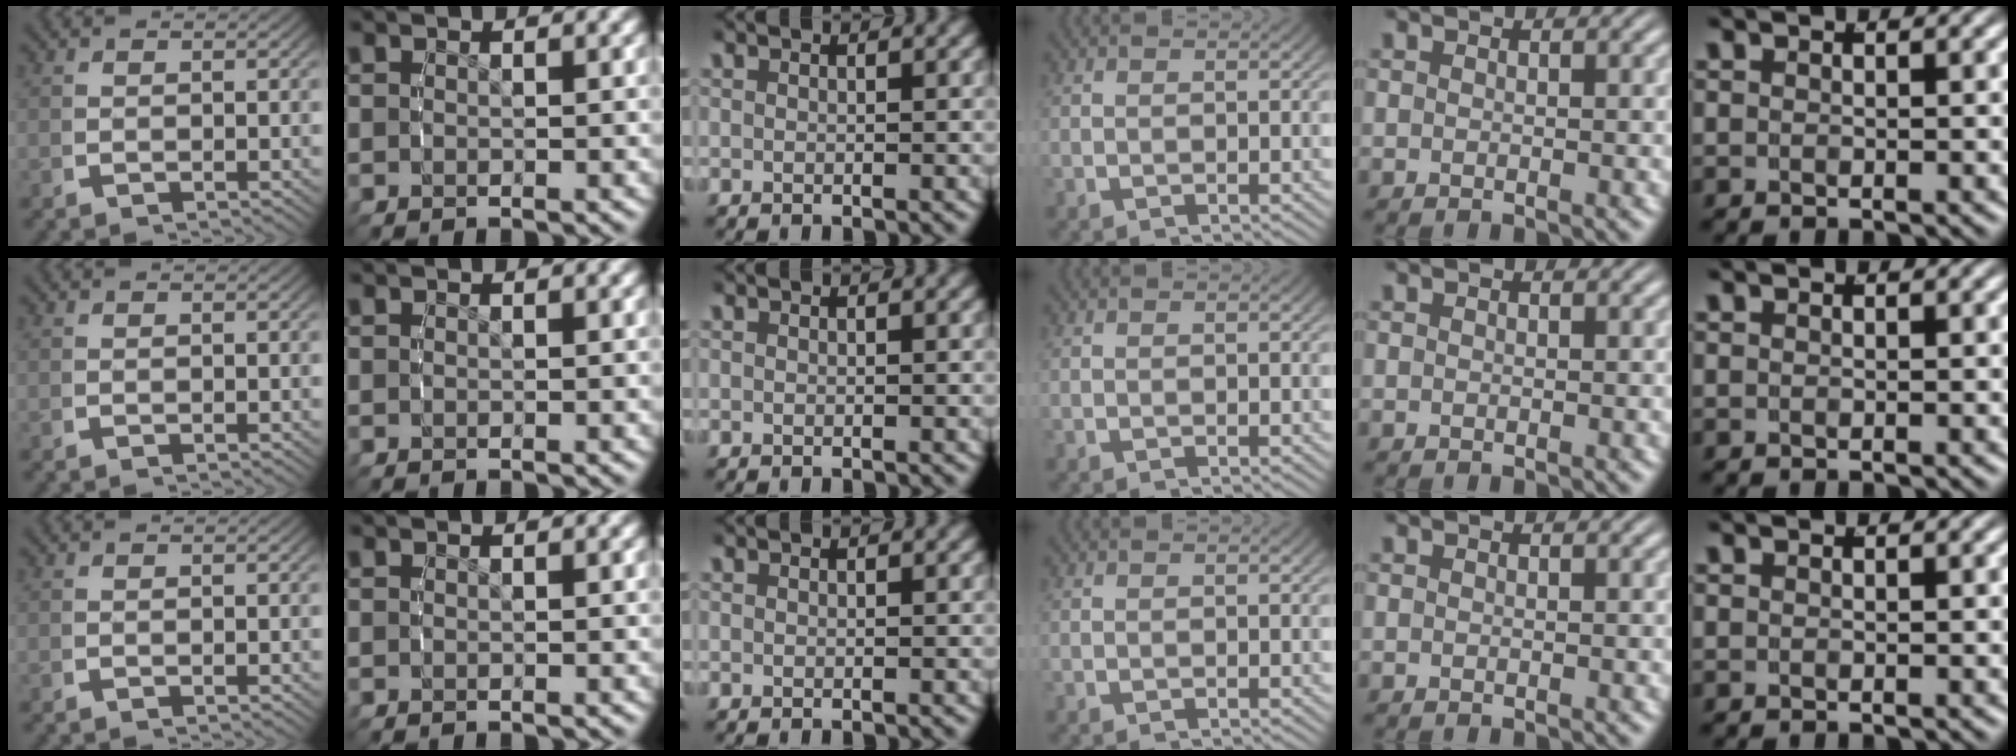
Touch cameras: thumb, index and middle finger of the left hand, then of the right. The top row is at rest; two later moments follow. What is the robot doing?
{"motion": "reach", "object": "pencil case"}